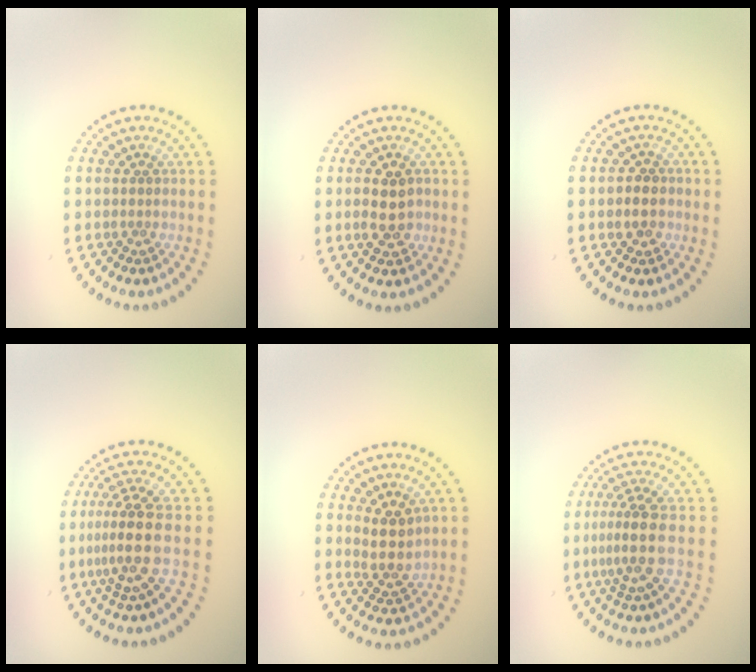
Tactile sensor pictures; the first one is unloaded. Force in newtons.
{"total": 2.9, "press": 2.9, "slide": 0.1}
{"total": 2.2, "press": 2.1, "slide": 0.6}
{"total": 3.9, "press": 3.0, "slide": 2.5}
{"total": 2.8, "press": 2.4, "slide": 1.5}
{"total": 3.5, "press": 2.6, "slide": 2.4}